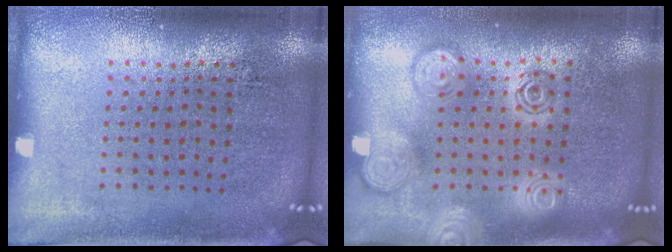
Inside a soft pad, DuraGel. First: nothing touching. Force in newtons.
{"total": 2.6, "press": 2.6, "slide": 0.3}